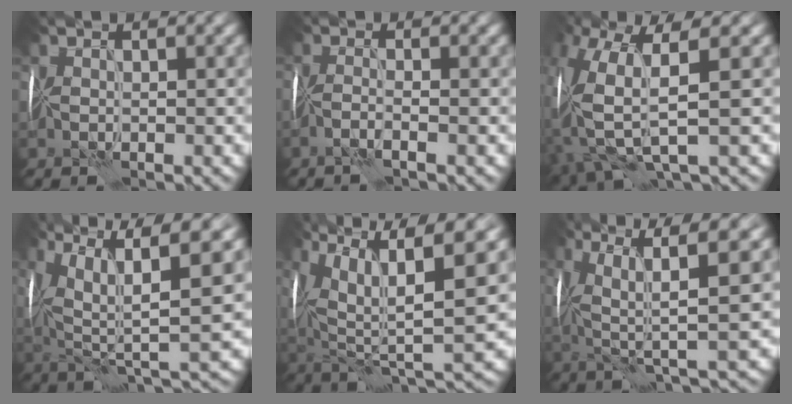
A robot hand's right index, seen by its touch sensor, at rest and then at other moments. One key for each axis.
{"total": 1.6, "fx": -1.2, "fy": -0.4, "fz": 0.9, "tx": -0.023, "ty": -0.001, "tz": -0.035}
{"total": 8.7, "fx": 0.2, "fy": 3.1, "fz": 8.1, "tx": -0.201, "ty": -0.010, "tz": 0.005}
{"total": 11.8, "fx": 5.1, "fy": 3.3, "fz": 10.1, "tx": -0.194, "ty": 0.018, "tz": 0.093}
{"total": 13.7, "fx": 6.3, "fy": 4.2, "fz": 11.4, "tx": -0.221, "ty": 0.021, "tz": 0.118}
{"total": 8.2, "fx": 2.2, "fy": 1.6, "fz": 7.8, "tx": -0.151, "ty": 0.015, "tz": 0.039}